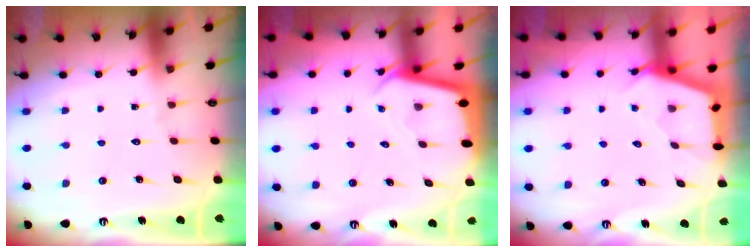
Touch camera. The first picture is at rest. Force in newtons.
{"total": 2.2, "press": 2.2, "slide": 0.1}
{"total": 3.0, "press": 3.0, "slide": 0.4}